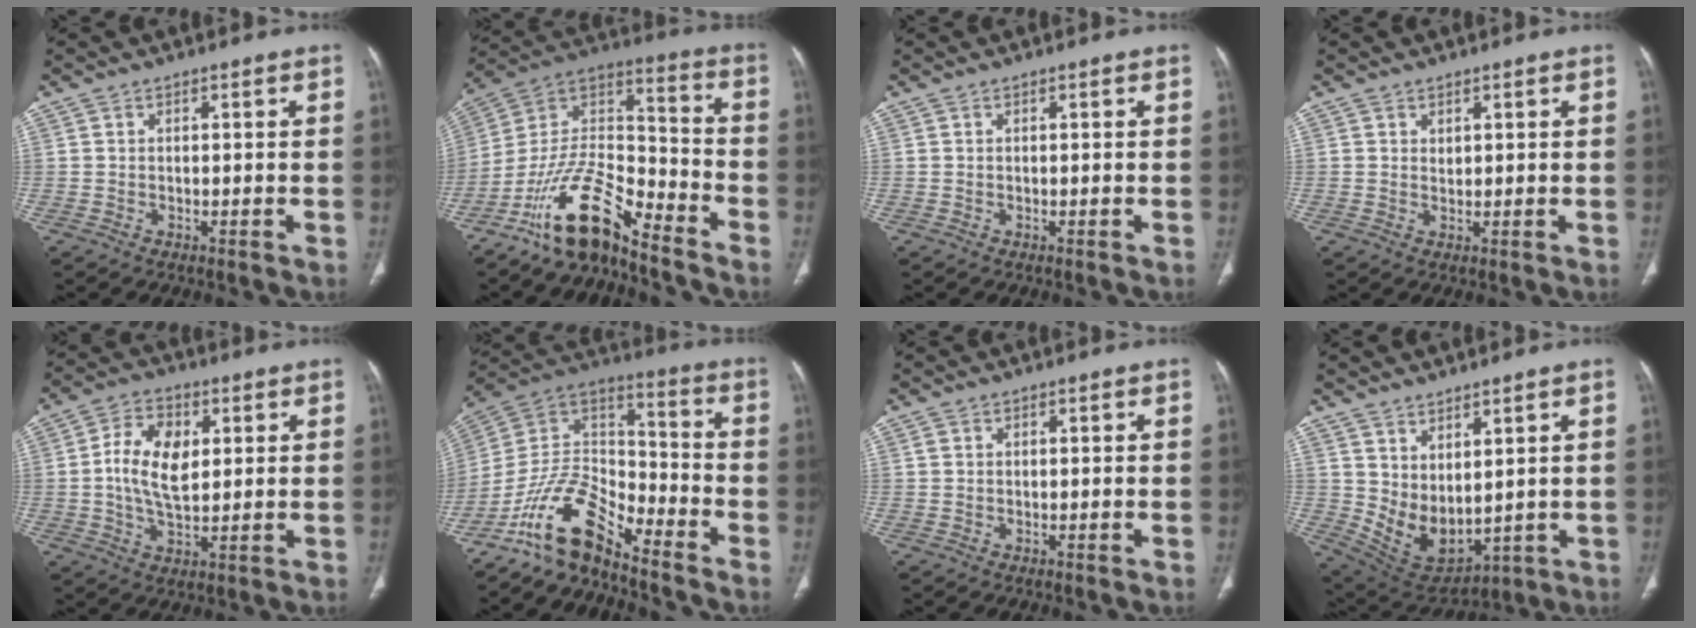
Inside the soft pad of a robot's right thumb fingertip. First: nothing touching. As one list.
[{"total": 15.4, "force": [-11.6, 4.6, 9.0], "torque": [-0.154, 0.097, -0.219]}, {"total": 0.0}, {"total": 1.0, "force": [0.7, 0.7, 0.2], "torque": [0.009, -0.004, 0.010]}, {"total": 10.1, "force": [1.4, 5.9, 8.0], "torque": [-0.135, -0.001, 0.026]}, {"total": 13.4, "force": [-10.6, 4.6, 6.6], "torque": [-0.109, 0.100, -0.210]}, {"total": 0.5, "force": [0.1, 0.5, 0.2], "torque": [-0.003, 0.005, 0.003]}, {"total": 9.3, "force": [3.0, 5.8, 6.6], "torque": [-0.091, -0.030, 0.089]}]